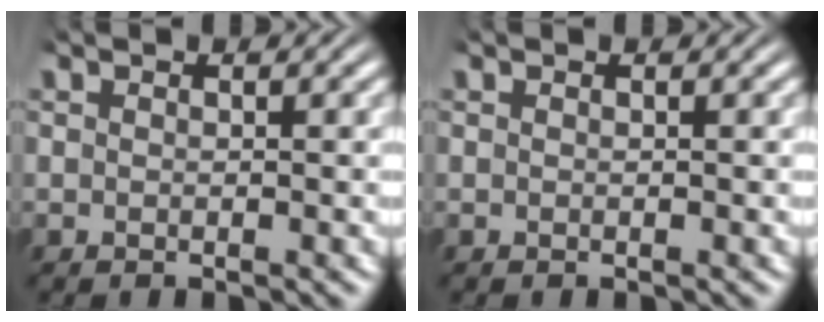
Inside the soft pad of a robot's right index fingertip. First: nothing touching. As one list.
[{"total": 0.0}]